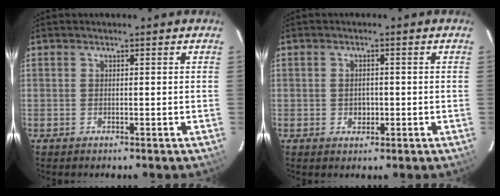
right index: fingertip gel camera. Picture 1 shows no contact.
{"total": 2.4, "force": [-0.3, 2.0, 1.3], "torque": [-0.021, 0.003, -0.001]}